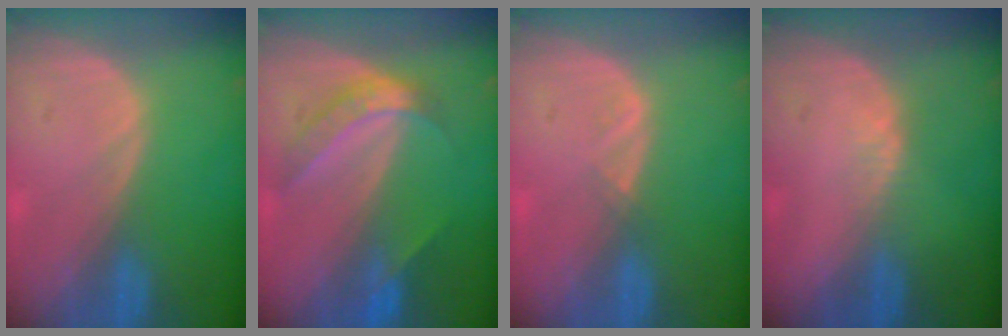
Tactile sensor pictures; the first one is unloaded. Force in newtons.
{"total": 6.0, "press": 5.0, "slide": 3.4}
{"total": 1.0, "press": 0.9, "slide": 0.5}
{"total": 1.2, "press": 0.9, "slide": 0.8}